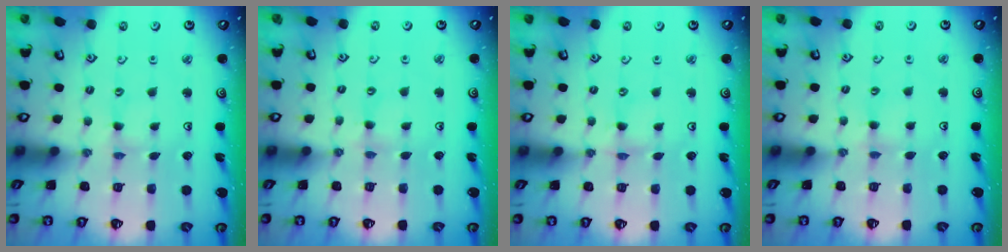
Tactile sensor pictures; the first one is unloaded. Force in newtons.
{"total": 1.8, "press": 1.8, "slide": 0.4}
{"total": 1.1, "press": 1.1, "slide": 0.1}
{"total": 2.5, "press": 2.5, "slide": 0.3}